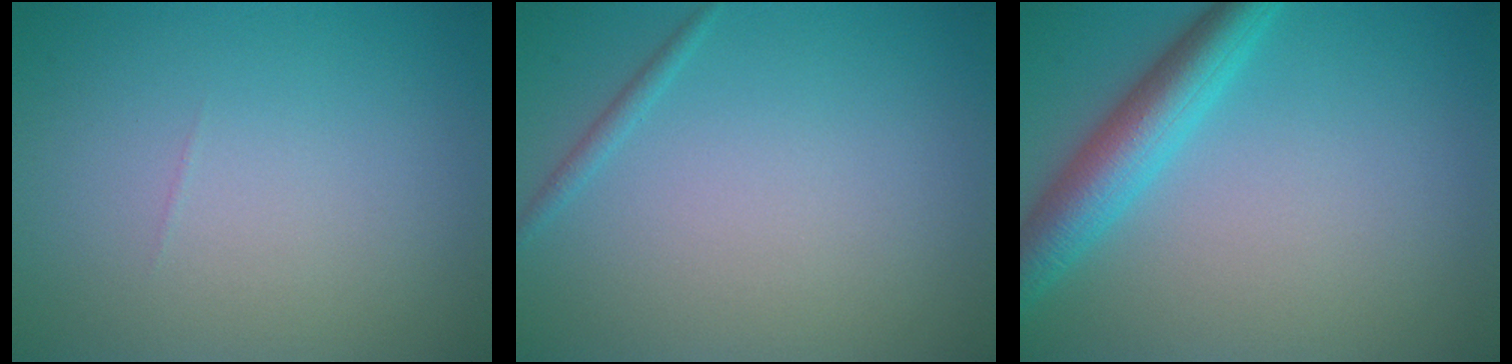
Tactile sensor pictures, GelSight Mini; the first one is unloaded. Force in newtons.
{"total": 0.8, "press": 0.8, "slide": 0.0}
{"total": 4.8, "press": 4.8, "slide": 0.2}